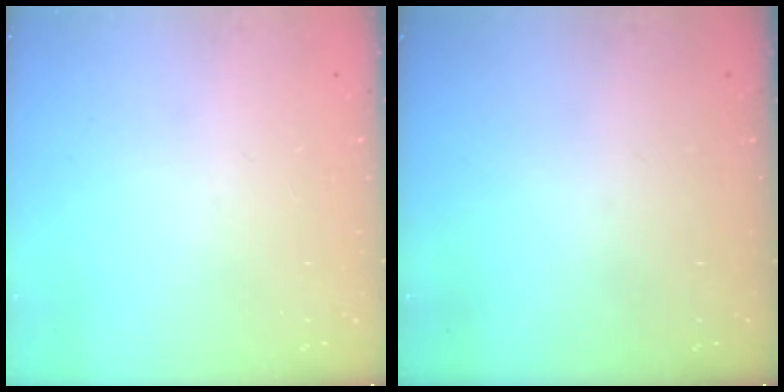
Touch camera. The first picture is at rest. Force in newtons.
{"total": 0.0}